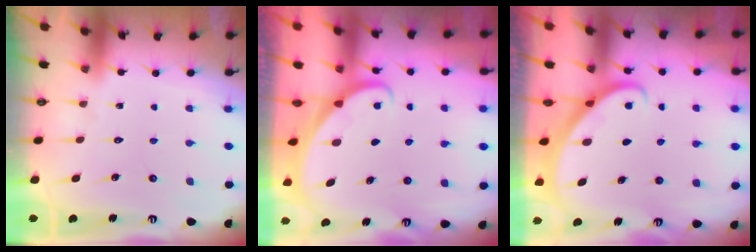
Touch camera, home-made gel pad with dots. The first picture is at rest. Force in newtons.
{"total": 1.8, "press": 1.8, "slide": 0.0}
{"total": 2.7, "press": 2.7, "slide": 0.2}